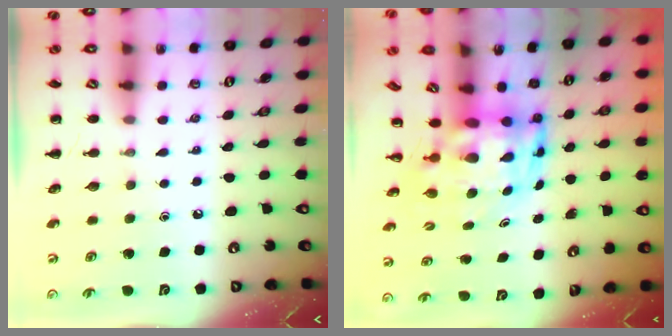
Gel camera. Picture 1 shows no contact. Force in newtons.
{"total": 5.8, "press": 5.6, "slide": 1.4}